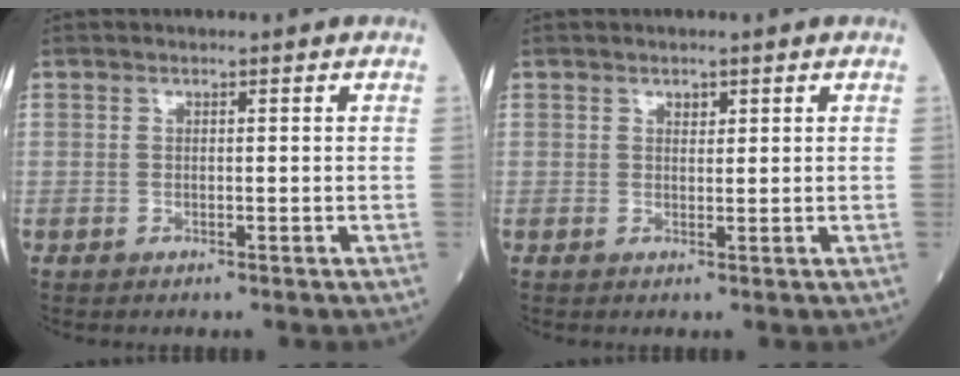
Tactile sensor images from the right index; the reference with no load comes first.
{"total": 1.1, "force": [0.8, 0.6, 0.6], "torque": [-0.006, -0.003, 0.011]}